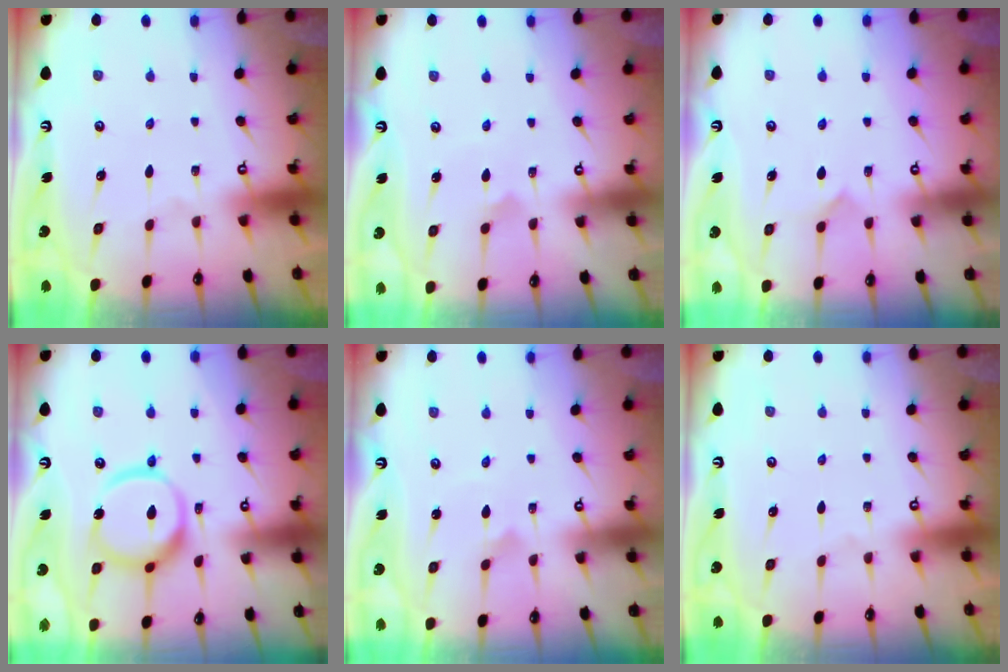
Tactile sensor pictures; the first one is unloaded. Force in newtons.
{"total": 5.7, "press": 5.7, "slide": 0.5}
{"total": 5.6, "press": 5.6, "slide": 0.4}
{"total": 16.6, "press": 16.5, "slide": 1.7}
{"total": 2.9, "press": 2.9, "slide": 0.2}
{"total": 0.0}